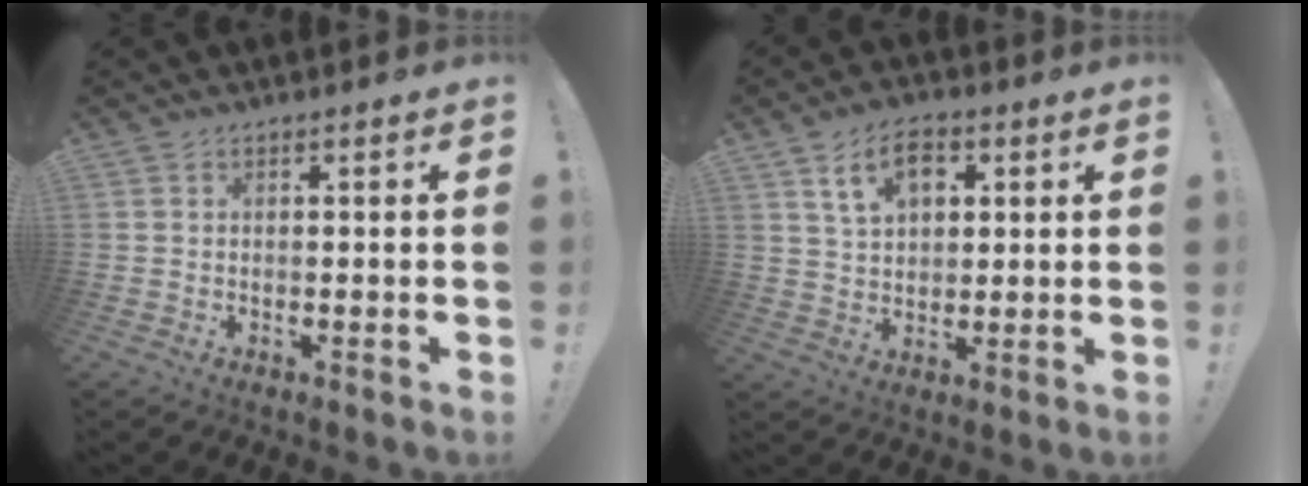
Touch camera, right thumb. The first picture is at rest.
{"total": 10.3, "force": [4.6, 6.5, 6.5], "torque": [-0.106, 0.000, 0.085]}